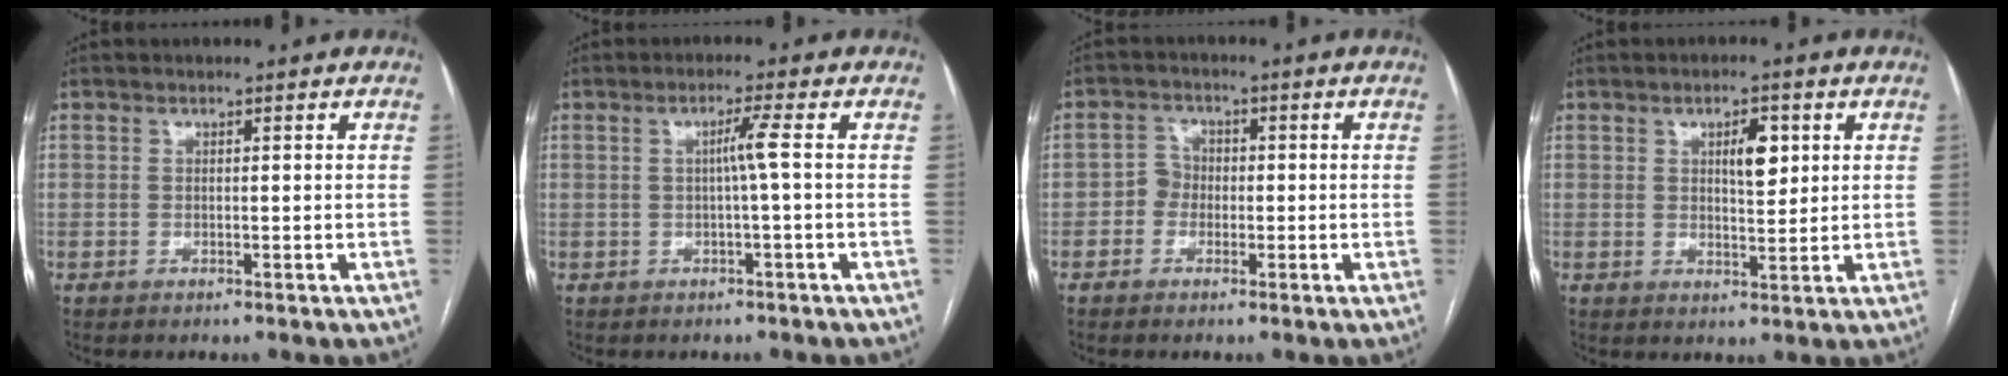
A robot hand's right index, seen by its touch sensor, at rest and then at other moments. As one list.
[{"total": 2.5, "force": [-0.1, -0.9, 2.4], "torque": [-0.043, 0.002, 0.001]}, {"total": 2.7, "force": [-0.7, 2.5, 0.7], "torque": [-0.004, 0.010, -0.018]}, {"total": 4.5, "force": [1.6, 1.6, 3.9], "torque": [-0.064, 0.001, 0.026]}]